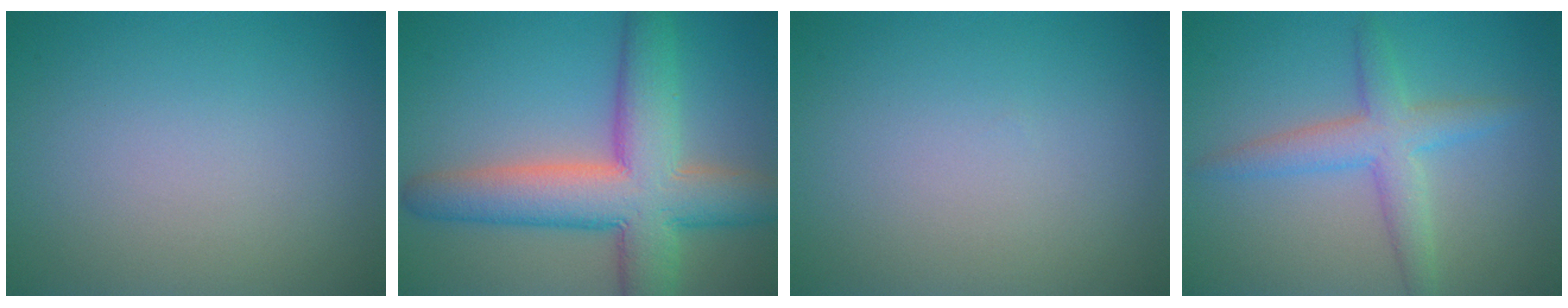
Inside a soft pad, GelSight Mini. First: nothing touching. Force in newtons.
{"total": 10.0, "press": 10.0, "slide": 0.5}
{"total": 0.0}
{"total": 3.8, "press": 3.8, "slide": 0.2}